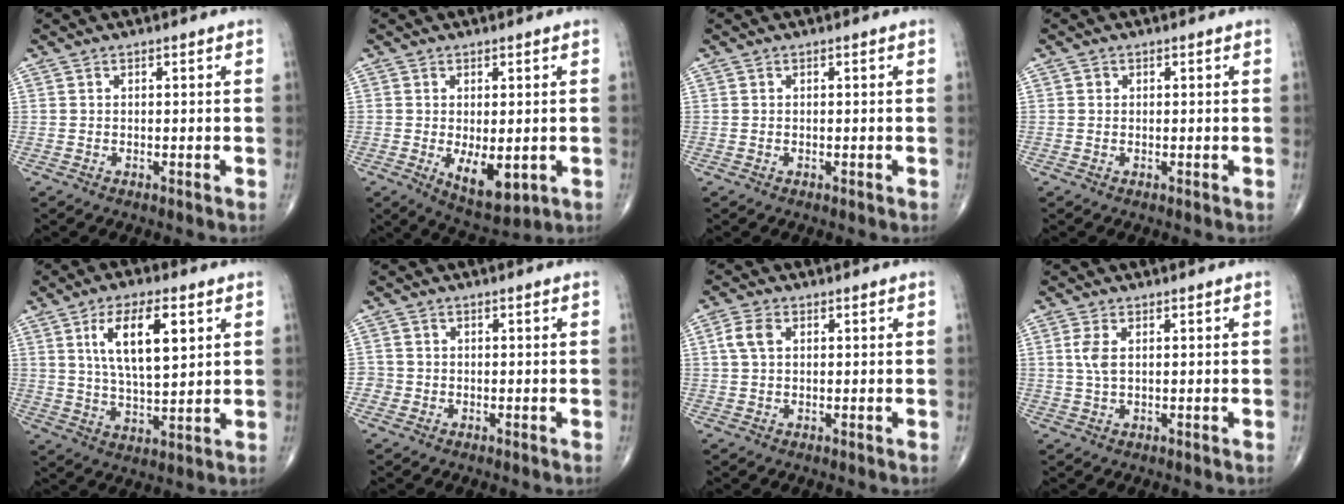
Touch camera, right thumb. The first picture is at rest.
{"total": 7.6, "force": [-1.3, 3.6, 6.5], "torque": [-0.086, -0.017, -0.007]}
{"total": 0.0}
{"total": 0.6, "force": [0.1, 0.6, 0.1], "torque": [0.001, 0.002, 0.001]}
{"total": 12.5, "force": [4.4, 4.9, 10.7], "torque": [-0.176, -0.016, 0.084]}
{"total": 2.0, "force": [-0.6, 1.9, 0.0], "torque": [0.013, 0.007, -0.016]}
{"total": 3.7, "force": [0.9, 2.4, 2.7], "torque": [-0.061, 0.008, 0.015]}
{"total": 3.3, "force": [0.7, 1.6, 2.8], "torque": [-0.067, 0.002, 0.016]}